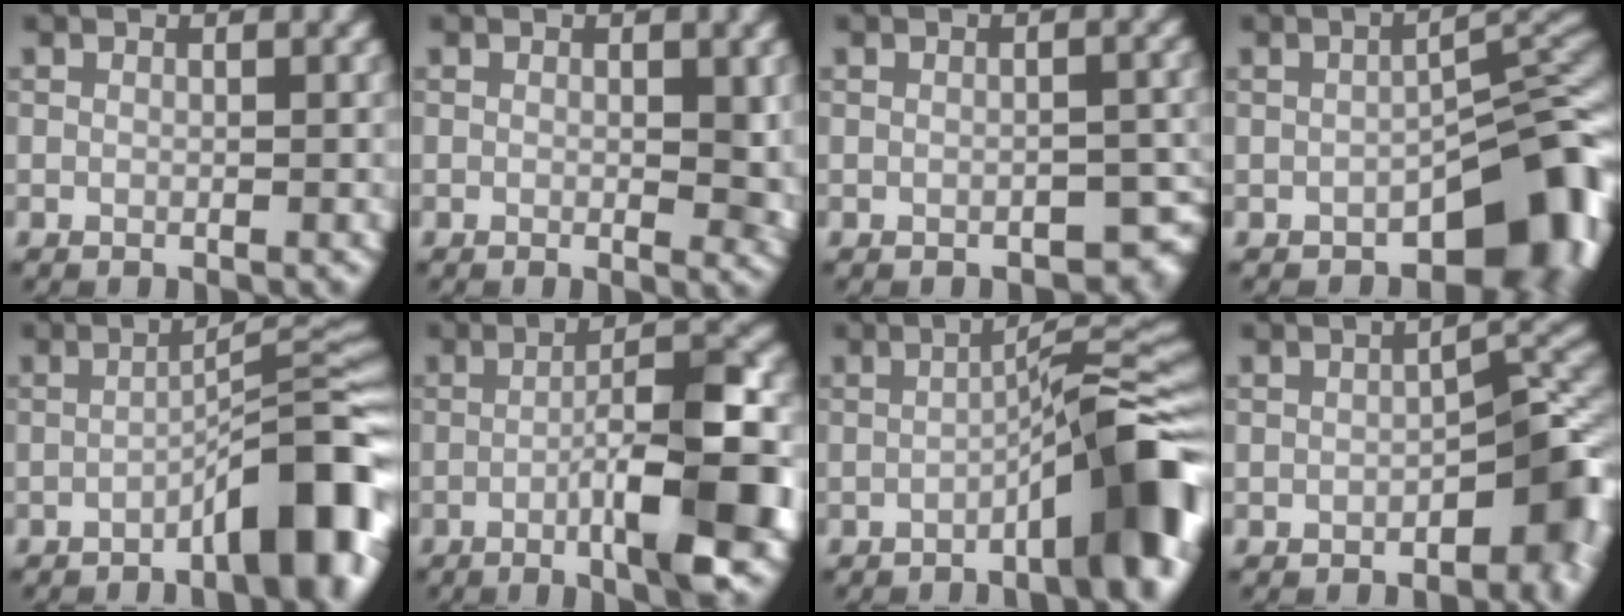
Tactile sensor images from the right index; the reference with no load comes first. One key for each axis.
{"total": 2.5, "fx": 0.1, "fy": 0.9, "fz": 2.4, "tx": -0.026, "ty": -0.007, "tz": 0.003}
{"total": 2.0, "fx": -1.1, "fy": 1.0, "fz": 1.3, "tx": -0.014, "ty": -0.001, "tz": -0.009}
{"total": 10.1, "fx": -4.6, "fy": 5.0, "fz": 7.4, "tx": -0.066, "ty": 0.001, "tz": -0.066}
{"total": 9.5, "fx": -4.4, "fy": 2.0, "fz": 8.1, "tx": -0.098, "ty": 0.024, "tz": -0.066}
{"total": 9.7, "fx": -2.7, "fy": 1.9, "fz": 9.1, "tx": -0.129, "ty": 0.010, "tz": -0.049}
{"total": 9.7, "fx": -4.1, "fy": 1.7, "fz": 8.7, "tx": -0.102, "ty": 0.029, "tz": -0.065}
{"total": 5.5, "fx": -2.4, "fy": 2.4, "fz": 4.3, "tx": -0.041, "ty": 0.016, "tz": -0.040}